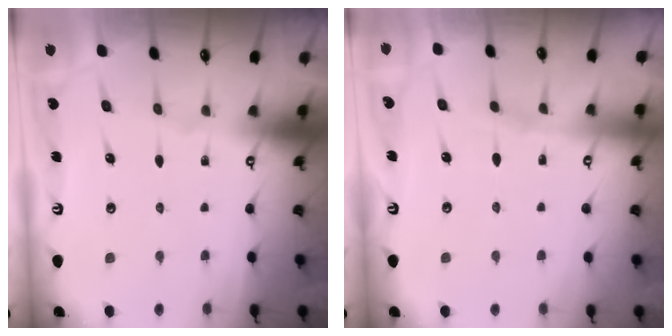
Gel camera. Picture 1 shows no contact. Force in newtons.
{"total": 2.9, "press": 2.9, "slide": 0.5}